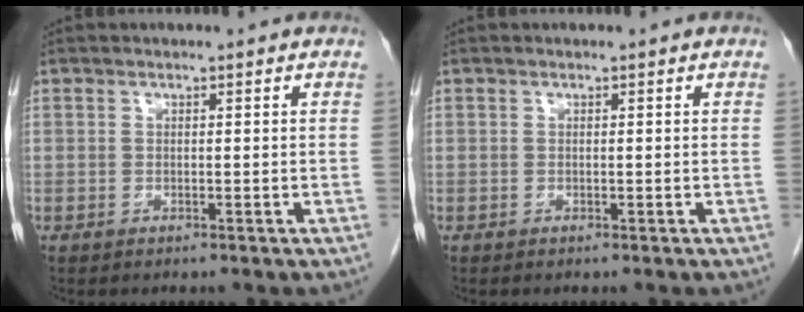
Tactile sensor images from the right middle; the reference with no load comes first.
{"total": 0.0}